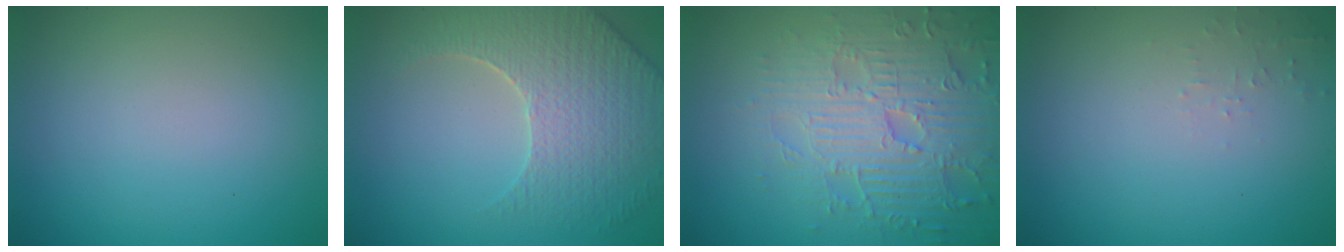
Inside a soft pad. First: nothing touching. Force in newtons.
{"total": 5.1, "press": 4.6, "slide": 2.1}
{"total": 6.1, "press": 5.2, "slide": 3.1}
{"total": 0.8, "press": 0.7, "slide": 0.1}